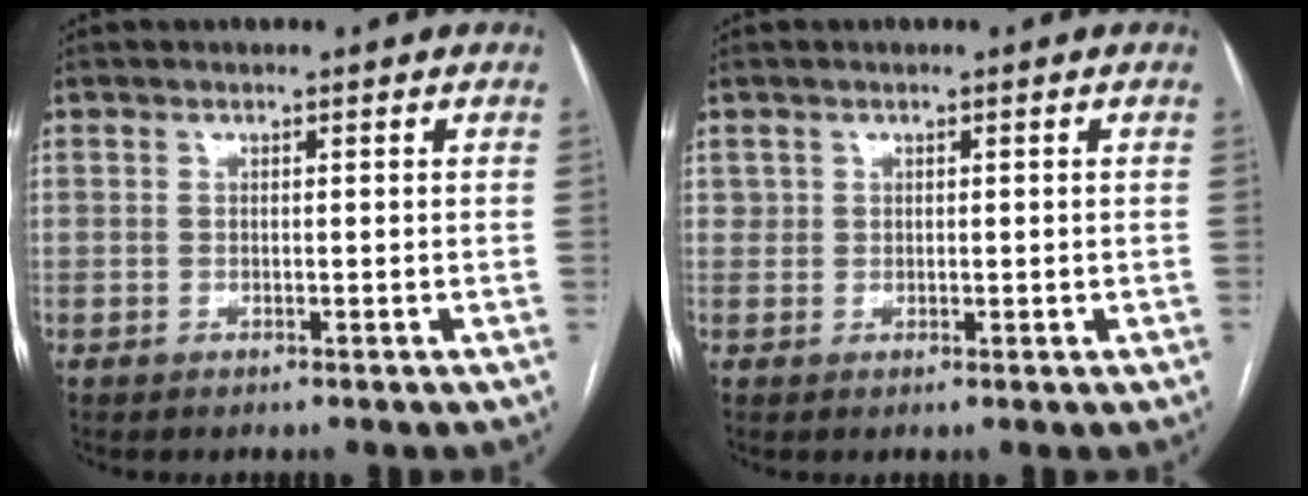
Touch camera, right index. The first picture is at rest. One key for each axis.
{"total": 1.3, "fx": 0.4, "fy": 1.1, "fz": 0.4, "tx": -0.004, "ty": 0.004, "tz": 0.009}